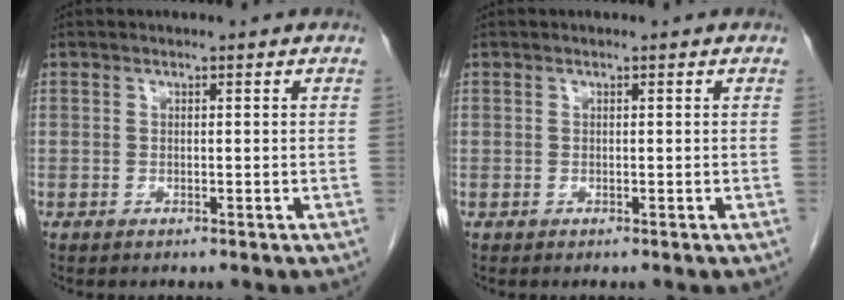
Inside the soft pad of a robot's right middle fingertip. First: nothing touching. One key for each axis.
{"total": 0.0}